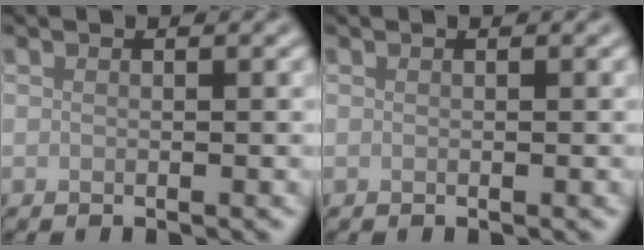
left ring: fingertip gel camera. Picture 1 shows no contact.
{"total": 0.0}